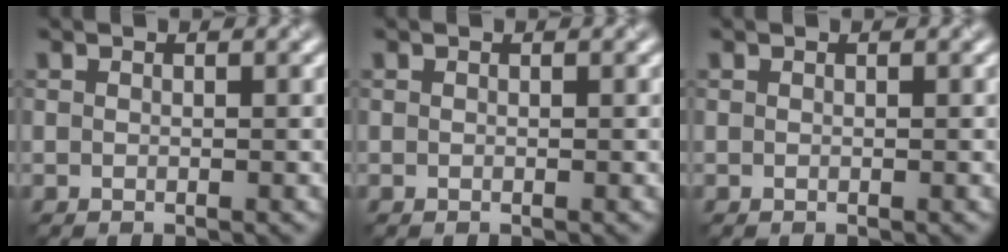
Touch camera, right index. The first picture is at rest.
{"total": 0.0}
{"total": 0.0}